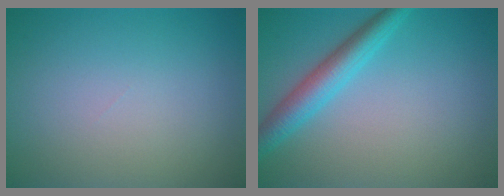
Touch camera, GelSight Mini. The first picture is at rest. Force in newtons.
{"total": 3.8, "press": 3.8, "slide": 0.1}